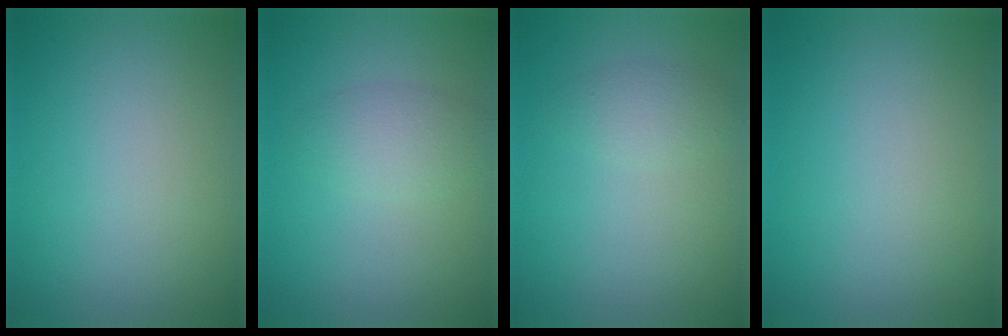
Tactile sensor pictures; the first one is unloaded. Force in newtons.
{"total": 2.6, "press": 2.6, "slide": 0.1}
{"total": 1.8, "press": 1.8, "slide": 0.2}
{"total": 0.0}